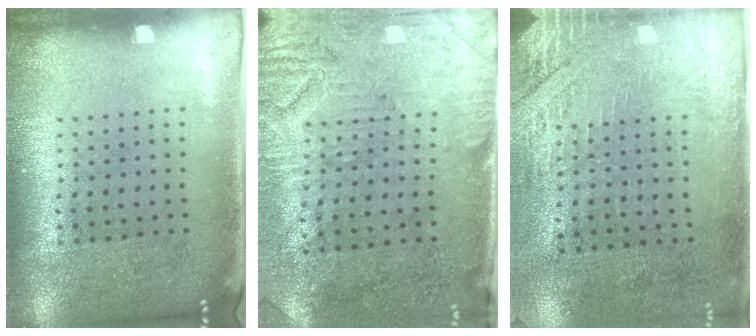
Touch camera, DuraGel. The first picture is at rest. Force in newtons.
{"total": 3.0, "press": 2.5, "slide": 1.6}
{"total": 2.9, "press": 2.5, "slide": 1.5}